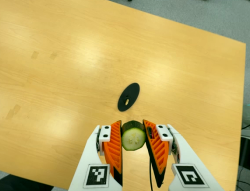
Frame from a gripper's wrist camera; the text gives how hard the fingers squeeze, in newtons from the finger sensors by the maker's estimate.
{"total": 8.4, "left": 7.4, "right": 9.3}